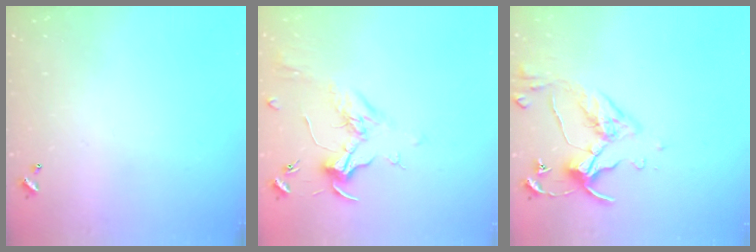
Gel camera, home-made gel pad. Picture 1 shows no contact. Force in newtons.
{"total": 1.8, "press": 1.6, "slide": 0.9}
{"total": 4.8, "press": 4.7, "slide": 1.0}